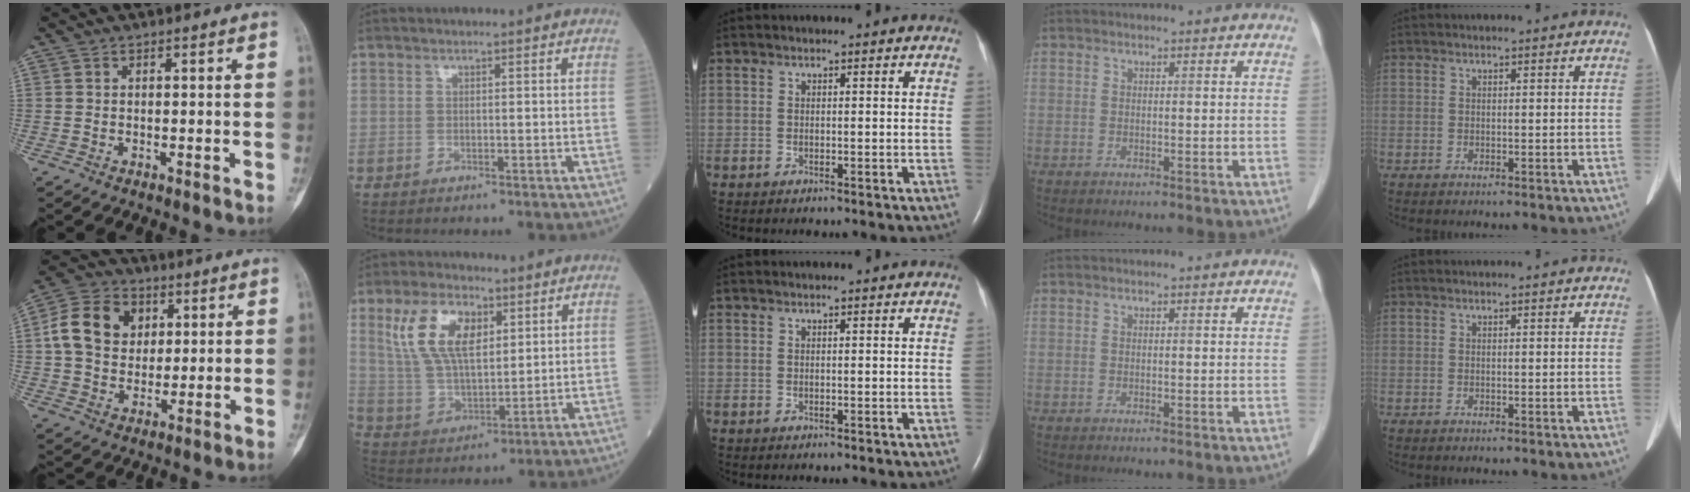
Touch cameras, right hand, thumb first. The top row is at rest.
{"thumb": {"total": 12.4, "force": [2.5, 9.9, 7.1], "torque": [-0.103, 0.005, 0.038]}, "index": {"total": 11.1, "force": [4.7, 5.4, 8.6], "torque": [-0.188, 0.018, 0.096]}}